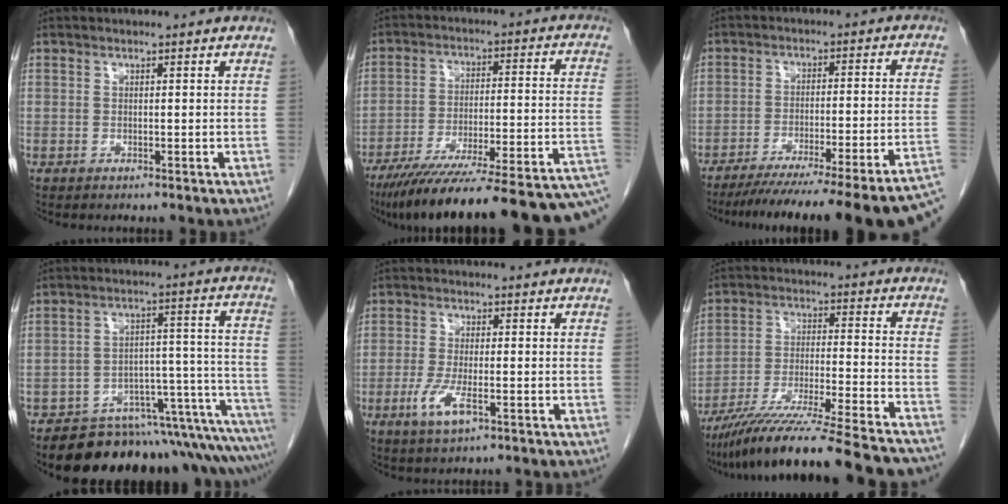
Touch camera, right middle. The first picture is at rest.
{"total": 25.6, "force": [-19.2, 2.4, 16.8], "torque": [-0.194, -0.009, -0.276]}
{"total": 22.7, "force": [-18.1, -0.3, 13.7], "torque": [-0.123, -0.024, -0.250]}
{"total": 21.6, "force": [-19.8, 3.5, 7.9], "torque": [-0.012, 0.041, -0.258]}
{"total": 4.6, "force": [-1.8, 1.0, 4.1], "torque": [-0.093, -0.009, -0.032]}
{"total": 23.8, "force": [-20.5, -0.2, 12.0], "torque": [-0.160, -0.044, -0.315]}